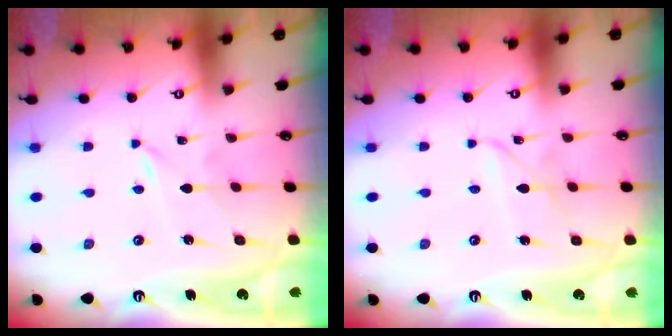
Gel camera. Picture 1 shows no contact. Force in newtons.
{"total": 2.5, "press": 2.5, "slide": 0.2}